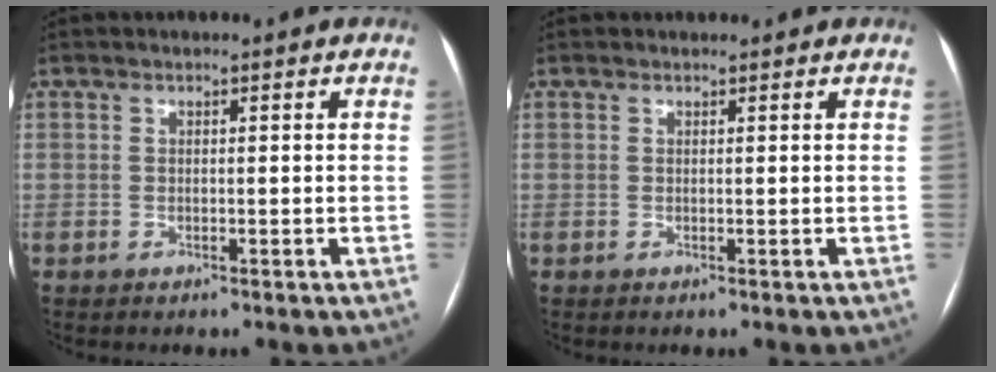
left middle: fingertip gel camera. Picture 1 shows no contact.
{"total": 0.6, "force": [0.6, 0.2, 0.0], "torque": [-0.005, 0.008, 0.010]}